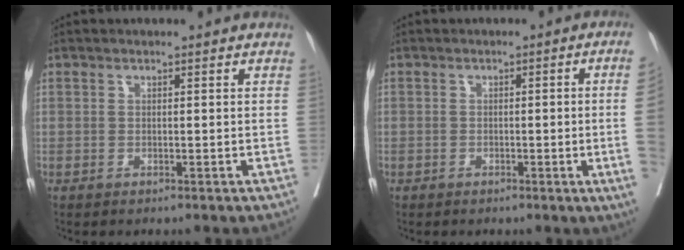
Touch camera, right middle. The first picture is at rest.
{"total": 5.7, "force": [-1.0, -1.6, 5.4], "torque": [-0.058, -0.008, -0.013]}